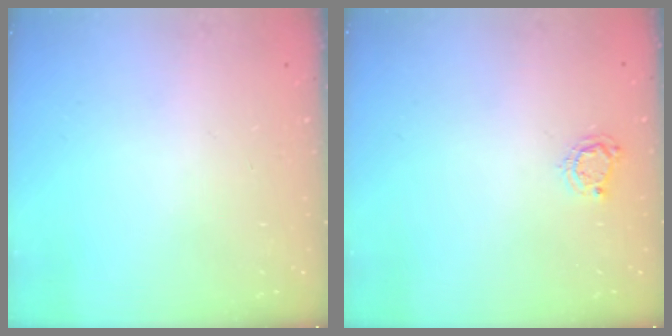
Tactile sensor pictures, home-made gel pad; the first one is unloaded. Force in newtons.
{"total": 4.5, "press": 4.5, "slide": 0.5}